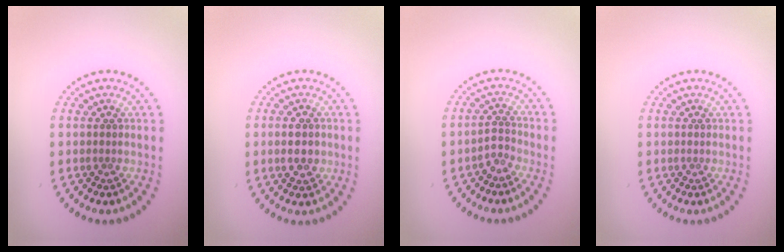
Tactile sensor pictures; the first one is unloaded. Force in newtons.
{"total": 2.0, "press": 2.0, "slide": 0.2}
{"total": 1.6, "press": 1.1, "slide": 1.3}
{"total": 0.0}